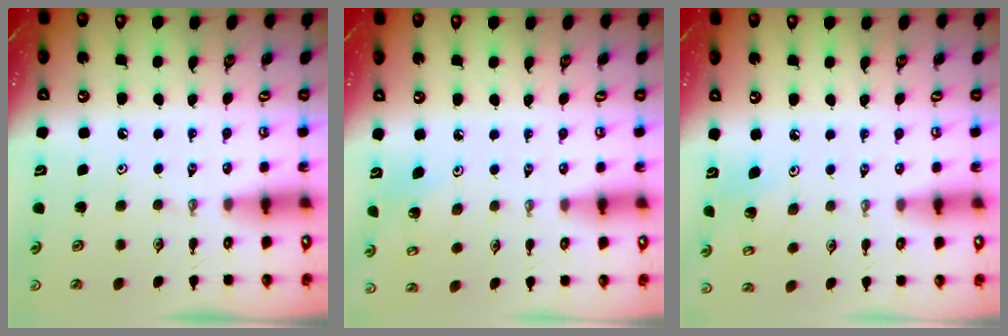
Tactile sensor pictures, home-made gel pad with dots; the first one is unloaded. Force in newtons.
{"total": 3.6, "press": 3.4, "slide": 1.2}
{"total": 5.0, "press": 4.5, "slide": 2.3}